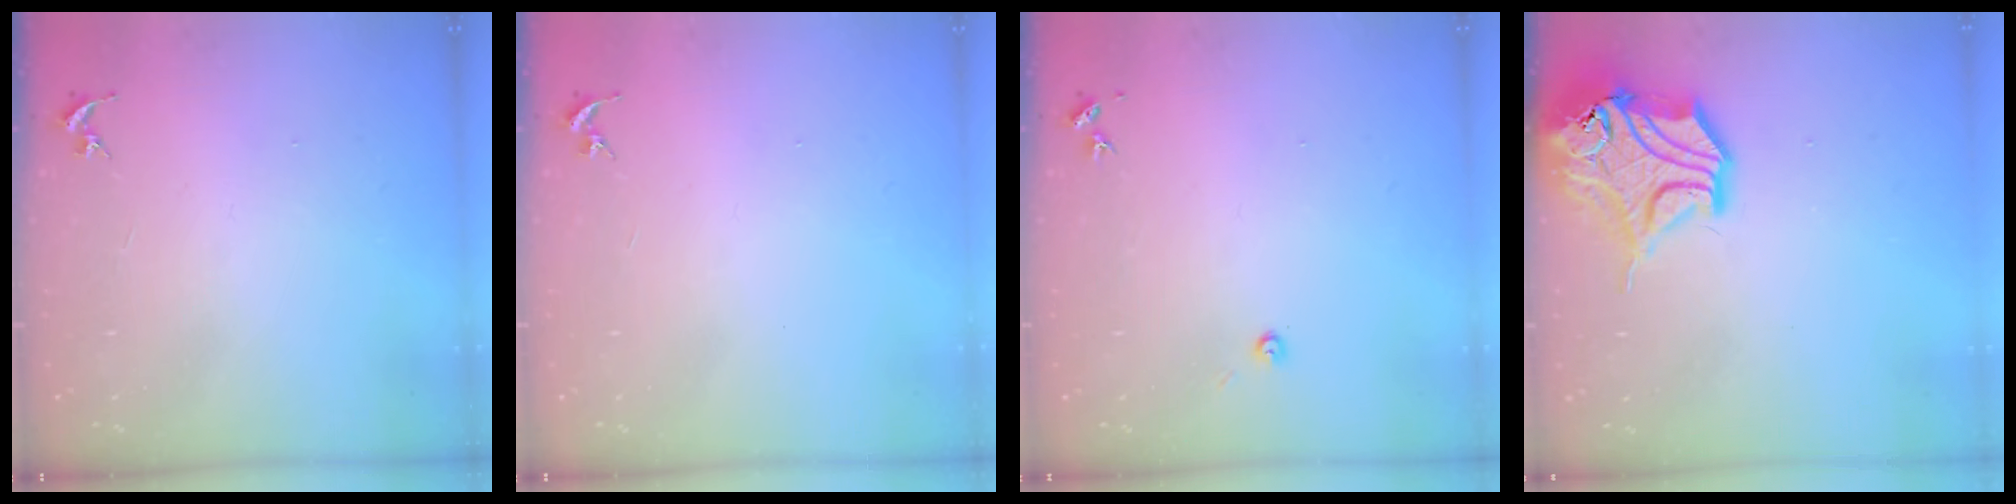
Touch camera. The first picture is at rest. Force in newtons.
{"total": 0.0}
{"total": 2.7, "press": 2.7, "slide": 0.2}
{"total": 16.7, "press": 16.5, "slide": 2.5}